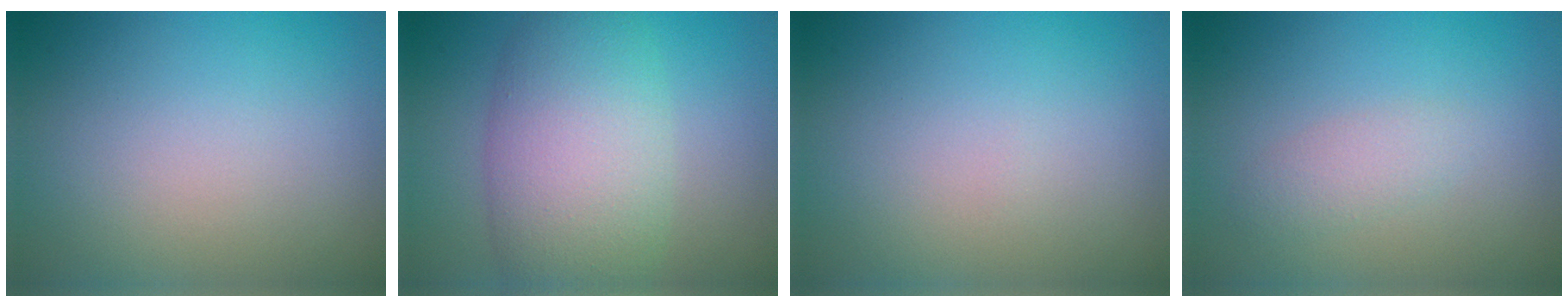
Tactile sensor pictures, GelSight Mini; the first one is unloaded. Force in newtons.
{"total": 8.4, "press": 8.4, "slide": 0.4}
{"total": 0.0}
{"total": 1.5, "press": 1.5, "slide": 0.1}